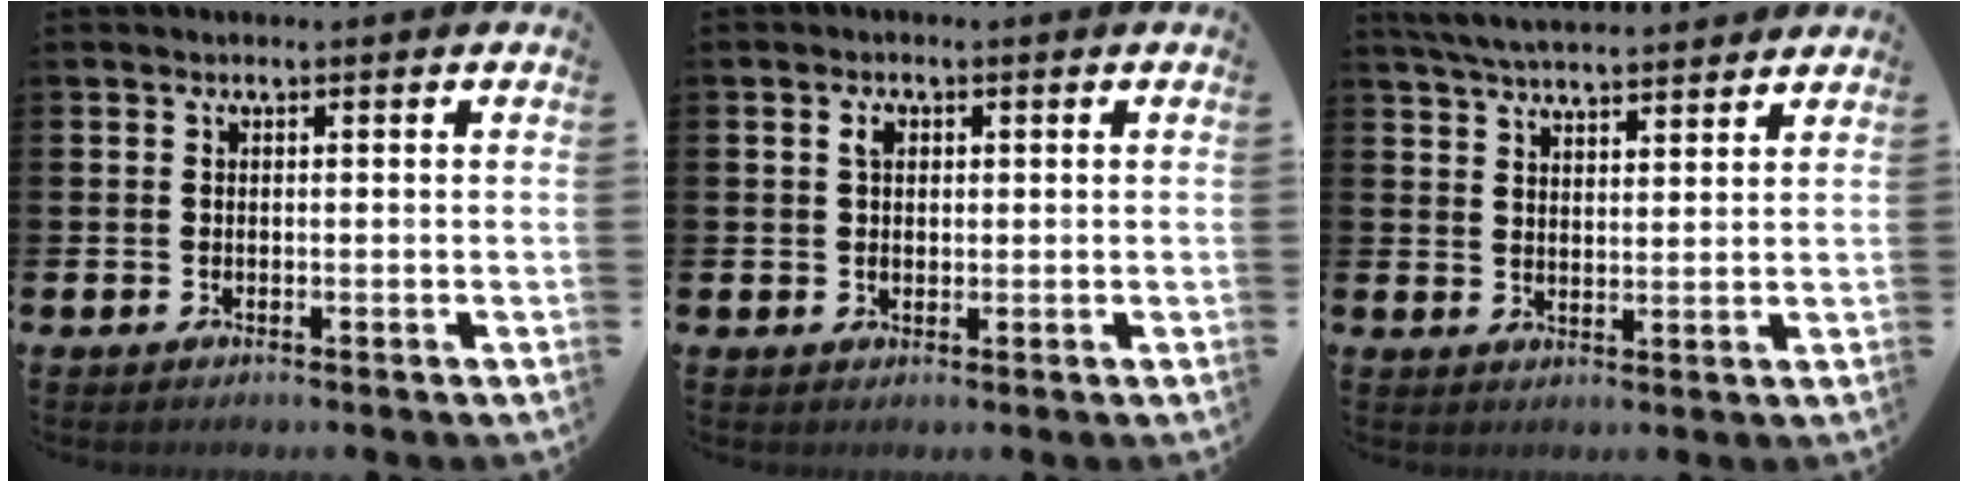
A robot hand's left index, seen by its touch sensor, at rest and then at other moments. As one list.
[{"total": 2.0, "force": [1.0, 1.3, 1.1], "torque": [-0.013, 0.002, 0.016]}, {"total": 5.2, "force": [5.1, 0.3, 0.8], "torque": [-0.038, -0.023, 0.094]}]